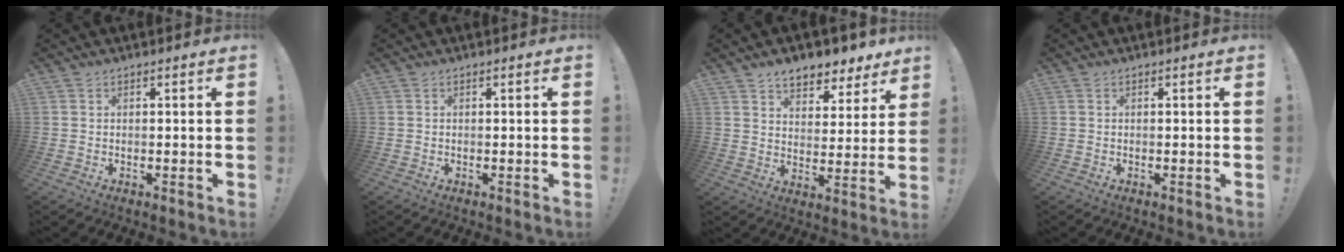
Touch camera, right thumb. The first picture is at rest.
{"total": 0.0}
{"total": 8.2, "force": [6.7, 3.9, 2.6], "torque": [-0.027, -0.056, 0.121]}
{"total": 0.0}